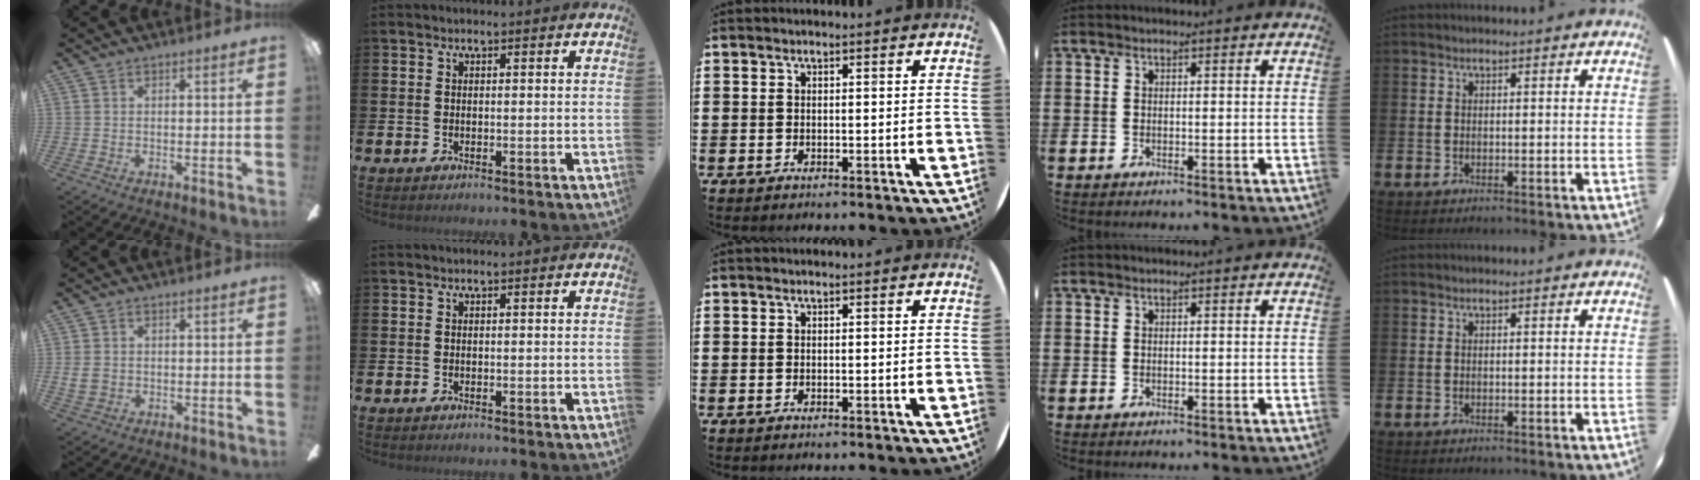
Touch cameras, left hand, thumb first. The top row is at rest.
{"thumb": {"total": 3.1, "force": [-0.1, 2.4, 1.9], "torque": [-0.041, 0.006, -0.004]}}